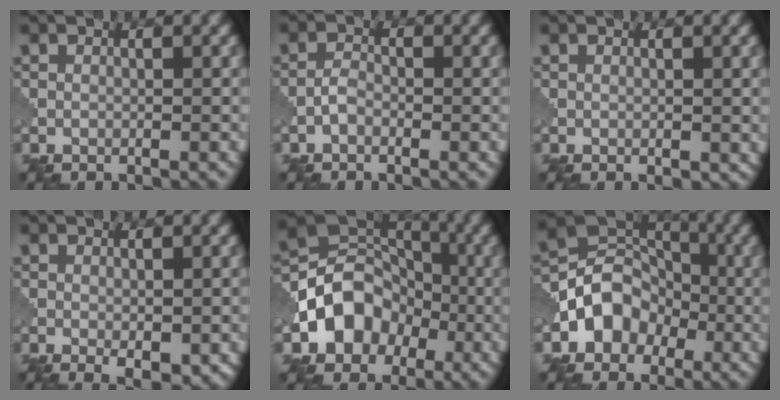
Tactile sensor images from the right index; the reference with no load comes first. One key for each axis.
{"total": 1.2, "fx": -0.7, "fy": 0.5, "fz": 0.7, "tx": -0.016, "ty": 0.005, "tz": -0.020}
{"total": 0.7, "fx": 0.1, "fy": 0.4, "fz": 0.5, "tx": -0.006, "ty": 0.000, "tz": 0.001}
{"total": 2.2, "fx": -0.6, "fy": 1.0, "fz": 1.9, "tx": -0.030, "ty": -0.008, "tz": -0.004}
{"total": 7.4, "fx": -2.4, "fy": 5.9, "fz": 3.7, "tx": -0.038, "ty": 0.009, "tz": -0.048}
{"total": 5.4, "fx": -1.9, "fy": 4.4, "fz": 2.5, "tx": -0.016, "ty": 0.015, "tz": -0.044}